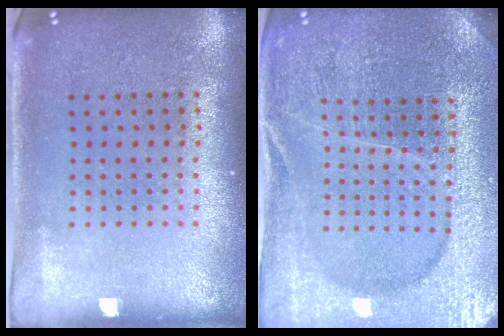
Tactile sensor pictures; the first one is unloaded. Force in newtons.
{"total": 4.2, "press": 4.0, "slide": 1.2}